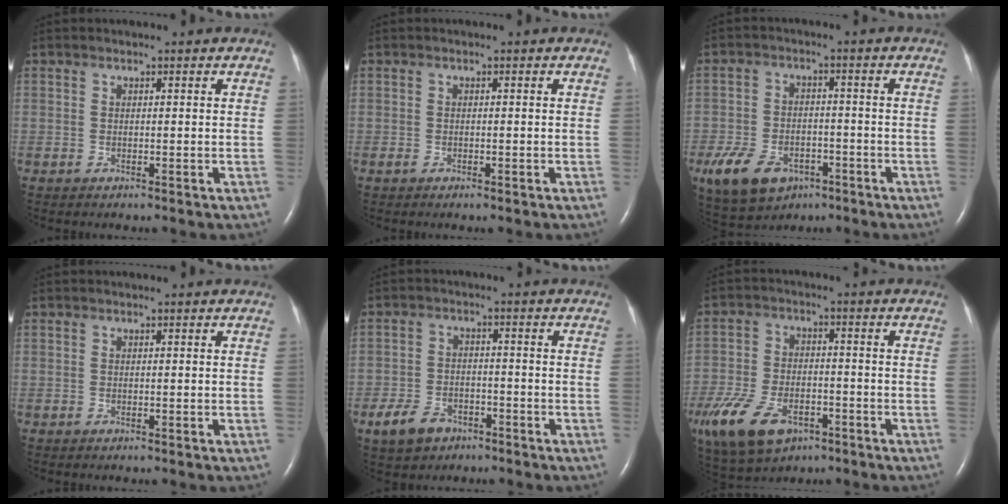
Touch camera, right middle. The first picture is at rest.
{"total": 0.9, "force": [-0.5, 0.3, 0.6], "torque": [-0.014, -0.001, -0.006]}
{"total": 11.2, "force": [-6.0, 7.2, 6.3], "torque": [-0.132, -0.002, -0.091]}
{"total": 0.0}
{"total": 5.7, "force": [-3.5, 3.6, 2.6], "torque": [-0.057, 0.000, -0.058]}
{"total": 17.8, "force": [-9.7, 10.2, 10.9], "torque": [-0.288, -0.019, -0.165]}